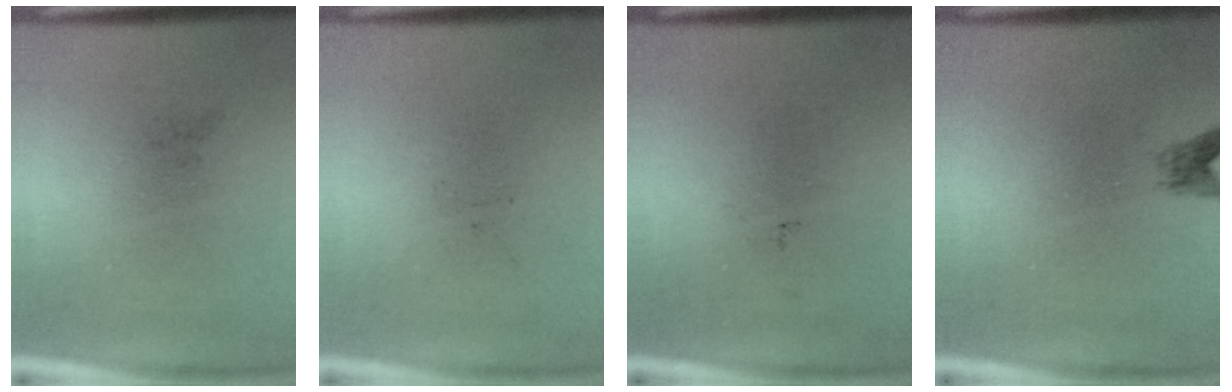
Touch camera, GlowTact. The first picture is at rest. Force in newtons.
{"total": 0.0}
{"total": 0.0}
{"total": 1.5}